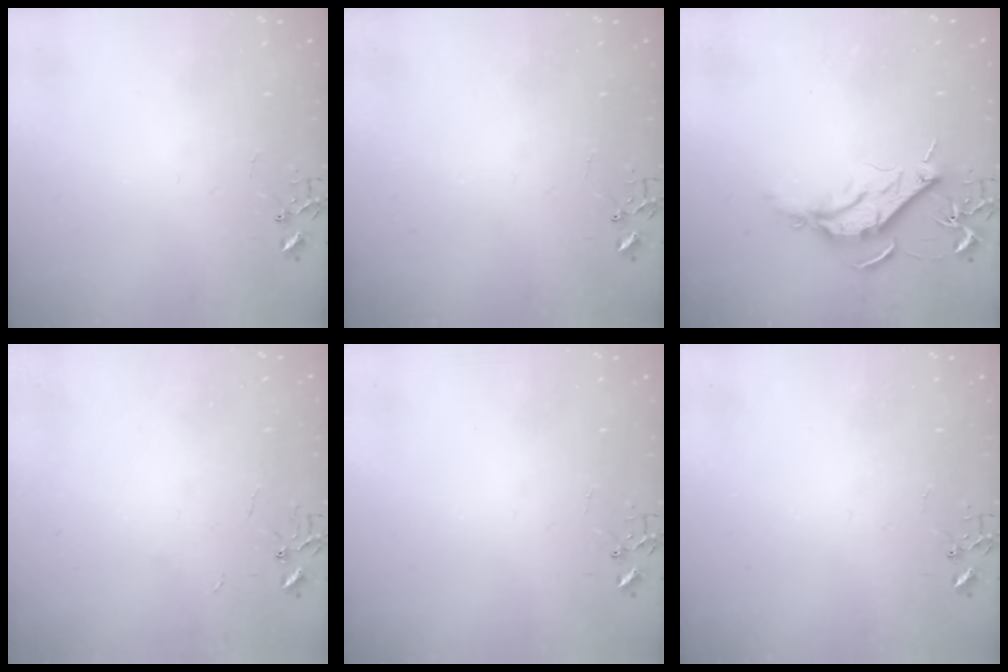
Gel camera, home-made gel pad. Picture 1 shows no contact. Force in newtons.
{"total": 0.0}
{"total": 9.5, "press": 9.4, "slide": 1.0}
{"total": 2.2, "press": 2.2, "slide": 0.3}
{"total": 0.0}
{"total": 0.0}